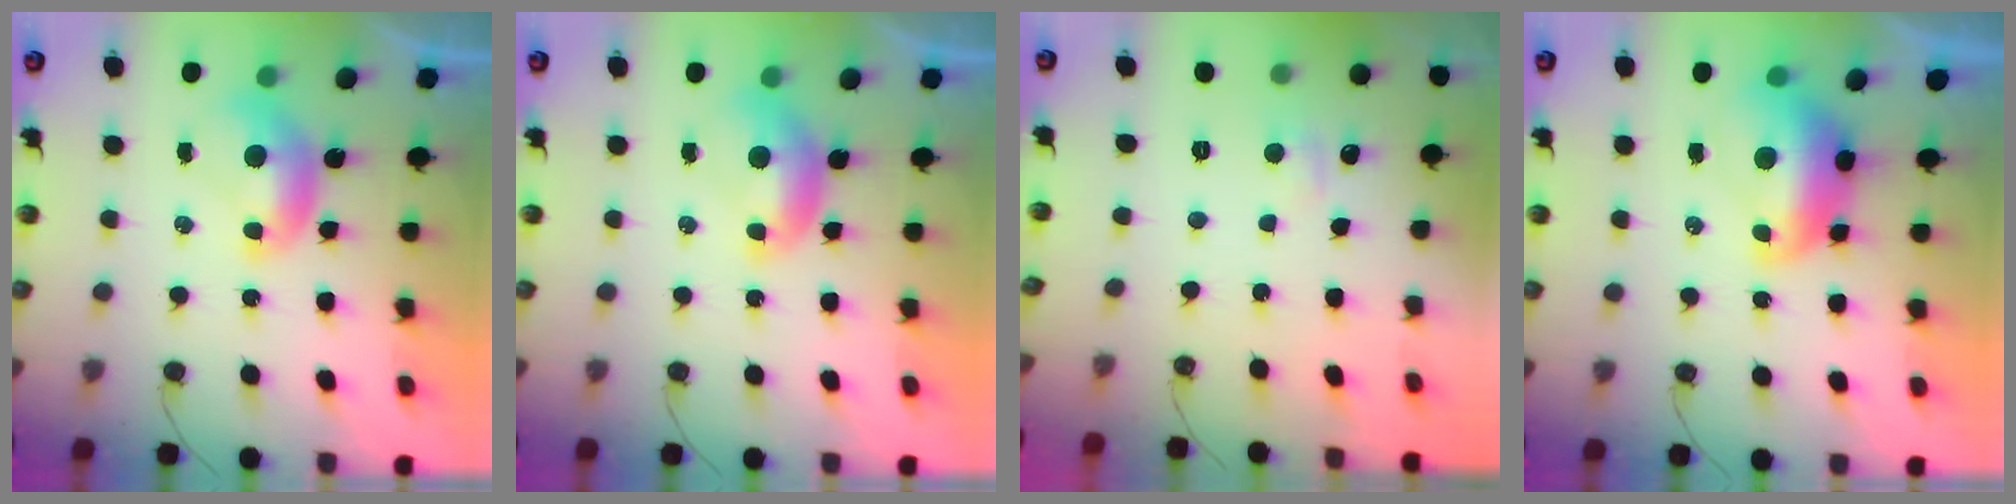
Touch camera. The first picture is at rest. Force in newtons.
{"total": 0.0}
{"total": 0.9, "press": 0.5, "slide": 0.8}
{"total": 2.8, "press": 2.8, "slide": 0.7}